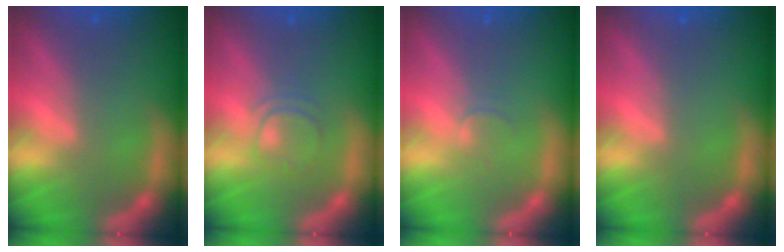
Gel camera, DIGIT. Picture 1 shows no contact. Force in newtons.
{"total": 2.4}
{"total": 1.0}
{"total": 0.0}